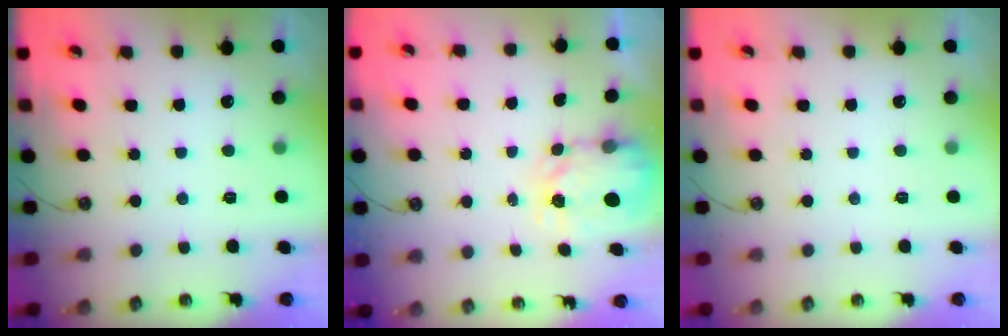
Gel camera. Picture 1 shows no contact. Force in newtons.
{"total": 3.9, "press": 3.9, "slide": 0.4}
{"total": 0.0}